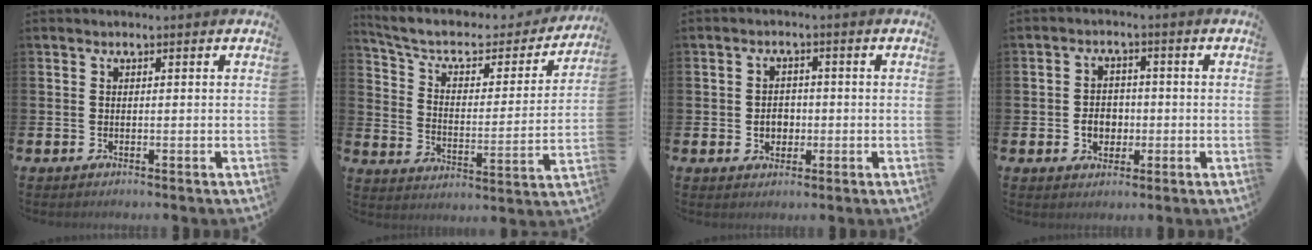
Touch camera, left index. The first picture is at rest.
{"total": 7.7, "force": [6.2, 3.2, 3.3], "torque": [-0.094, -0.040, 0.100]}
{"total": 2.8, "force": [-0.4, 2.3, 1.5], "torque": [-0.018, 0.000, -0.015]}
{"total": 3.6, "force": [-0.7, 2.9, 2.0], "torque": [-0.029, 0.000, -0.021]}